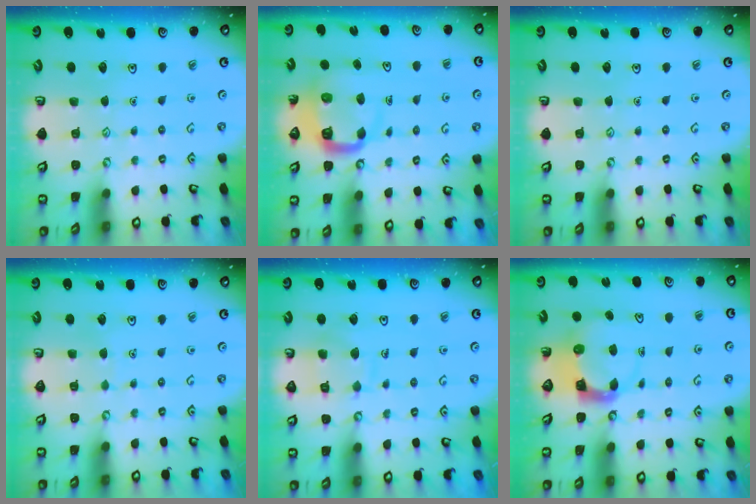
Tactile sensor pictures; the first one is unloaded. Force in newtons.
{"total": 6.0, "press": 5.9, "slide": 0.8}
{"total": 0.0}
{"total": 1.4, "press": 1.4, "slide": 0.1}
{"total": 9.2, "press": 9.2, "slide": 0.7}
{"total": 3.7, "press": 3.7, "slide": 0.6}